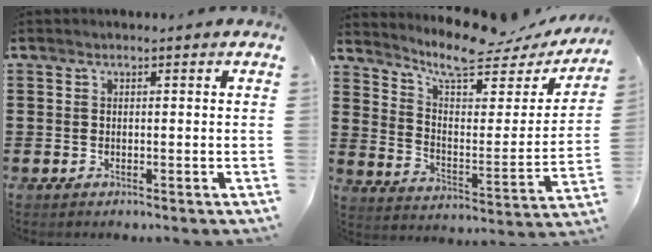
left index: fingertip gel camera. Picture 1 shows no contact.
{"total": 9.0, "force": [7.8, 1.7, 4.3], "torque": [-0.097, -0.051, 0.134]}